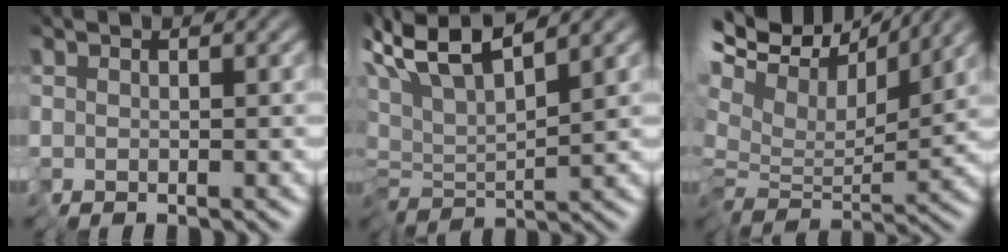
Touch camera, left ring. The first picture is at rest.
{"total": 6.6, "force": [4.9, 0.6, 4.3], "torque": [-0.096, 0.021, 0.088]}
{"total": 8.9, "force": [7.0, 1.8, 5.2], "torque": [-0.130, 0.023, 0.113]}